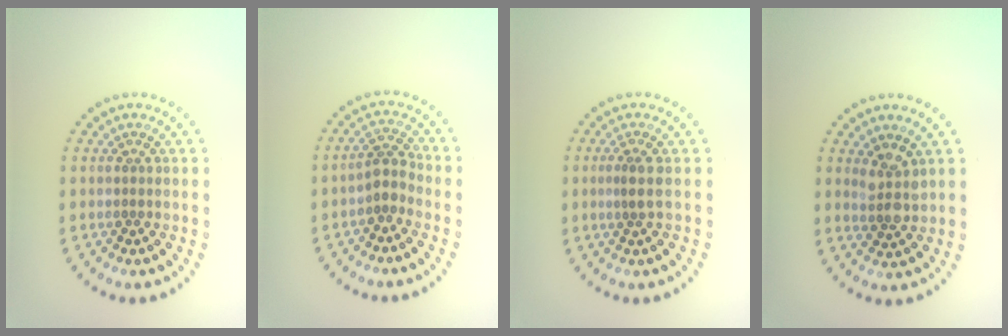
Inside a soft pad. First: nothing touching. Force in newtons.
{"total": 1.9, "press": 1.6, "slide": 1.1}
{"total": 1.4, "press": 0.9, "slide": 1.1}
{"total": 2.2, "press": 2.0, "slide": 1.0}